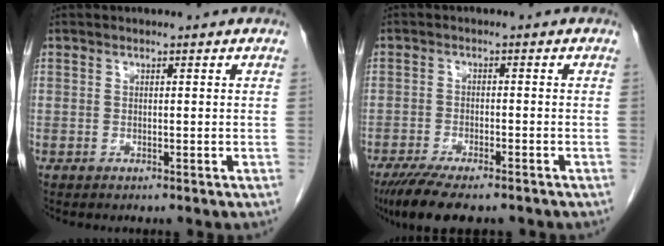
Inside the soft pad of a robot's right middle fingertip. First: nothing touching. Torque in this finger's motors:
{"motor_torque": [0.64, -0.52, 0.15, 0.08]}